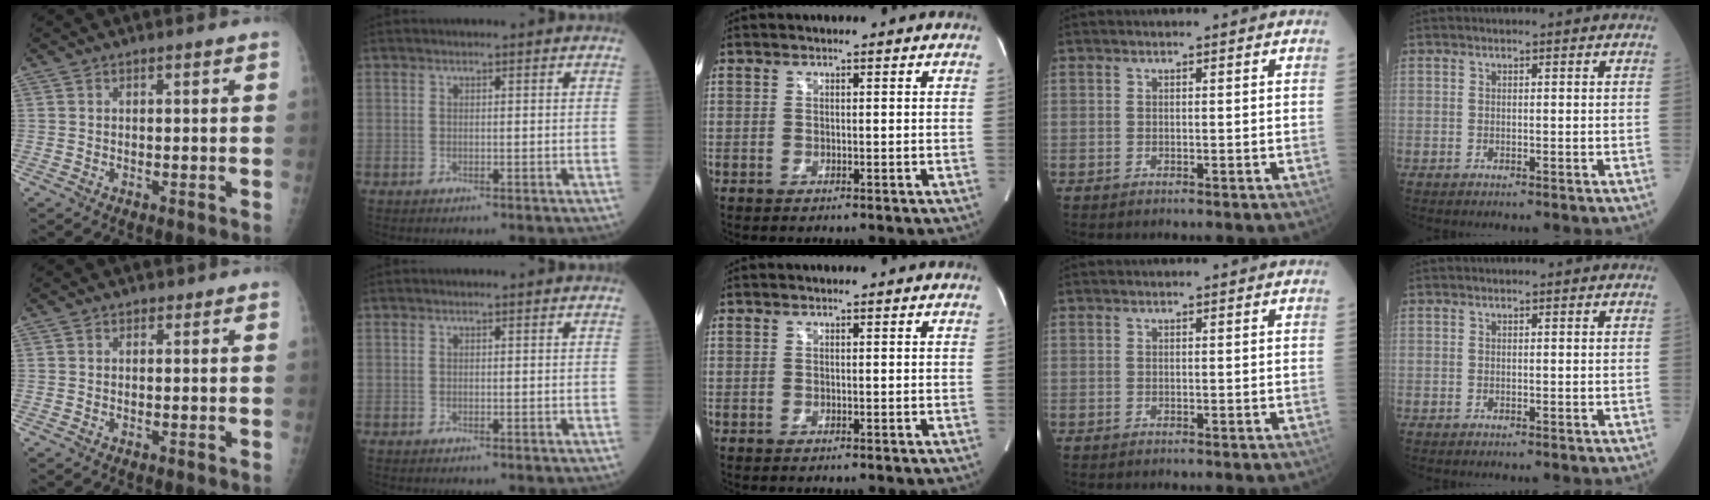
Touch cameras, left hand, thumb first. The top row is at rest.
{}